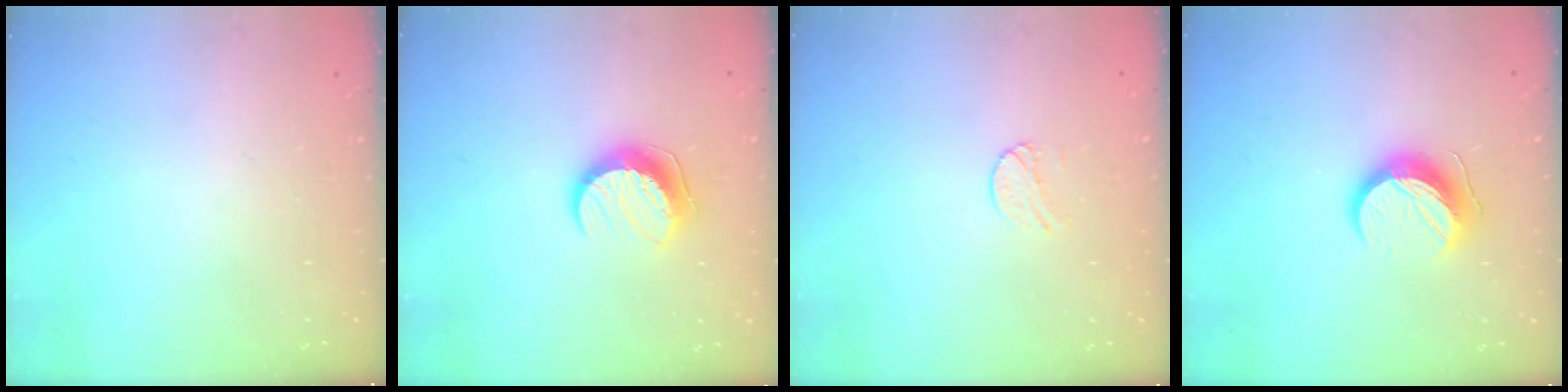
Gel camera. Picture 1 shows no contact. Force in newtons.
{"total": 9.7, "press": 9.7, "slide": 0.6}
{"total": 6.0, "press": 5.9, "slide": 0.6}
{"total": 12.4, "press": 12.4, "slide": 0.1}